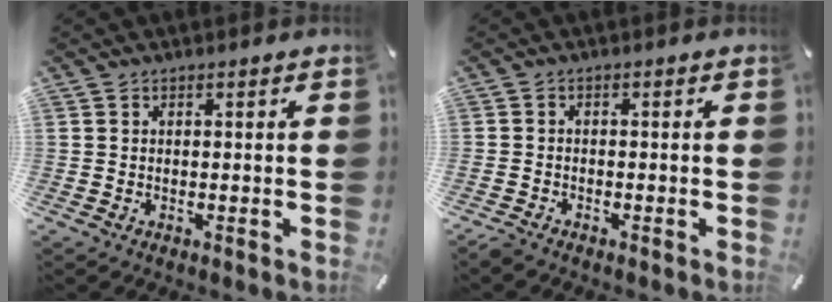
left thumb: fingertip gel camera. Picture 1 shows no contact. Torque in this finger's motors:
{"motor_torque": [-0.55, 0.81, 0.25, 0.15, 0.12]}